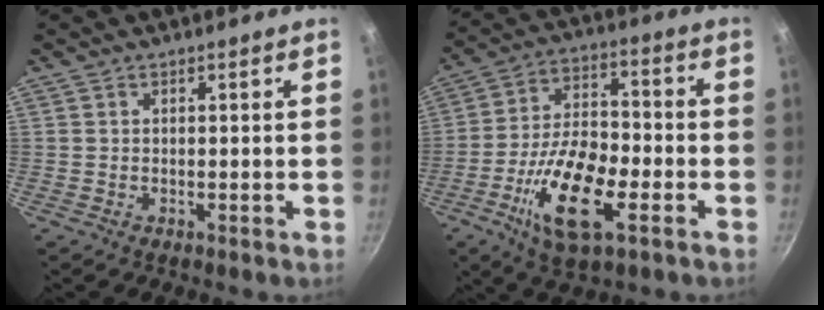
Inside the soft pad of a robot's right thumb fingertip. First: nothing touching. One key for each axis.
{"total": 16.8, "fx": -6.3, "fy": 7.3, "fz": 13.7, "tx": -0.246, "ty": 0.027, "tz": -0.118}